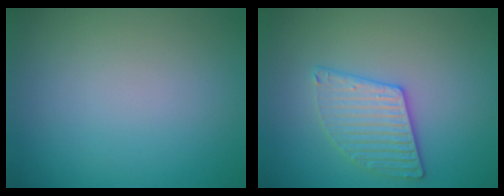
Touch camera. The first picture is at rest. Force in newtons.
{"total": 3.2, "press": 3.2, "slide": 0.6}